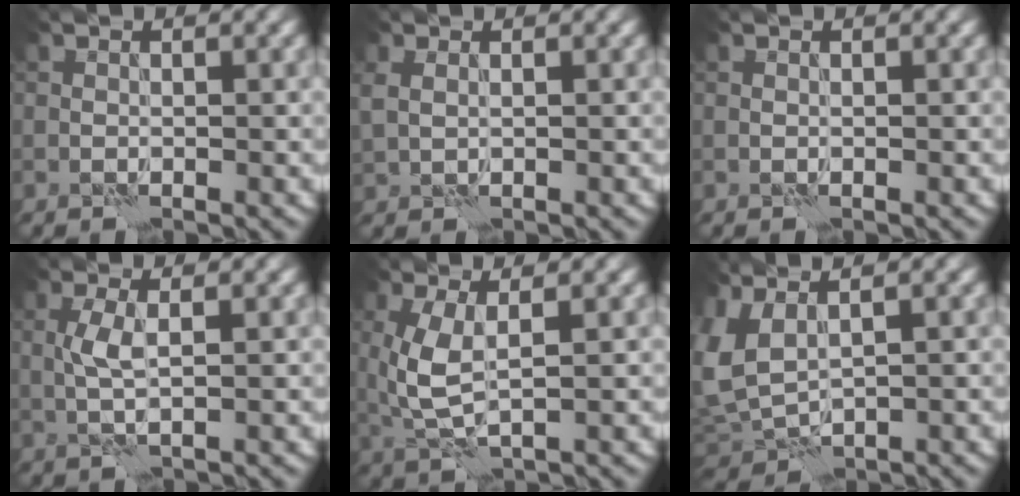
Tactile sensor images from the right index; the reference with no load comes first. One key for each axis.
{"total": 1.3, "fx": 0.7, "fy": 0.8, "fz": 0.7, "tx": -0.016, "ty": 0.003, "tz": 0.018}
{"total": 0.0}
{"total": 2.1, "fx": 0.1, "fy": 0.5, "fz": 2.1, "tx": -0.049, "ty": 0.006, "tz": 0.004}
{"total": 4.1, "fx": 0.5, "fy": 1.7, "fz": 3.7, "tx": -0.096, "ty": 0.000, "tz": 0.013}
{"total": 4.8, "fx": 1.0, "fy": 2.5, "fz": 4.0, "tx": -0.106, "ty": 0.005, "tz": 0.018}